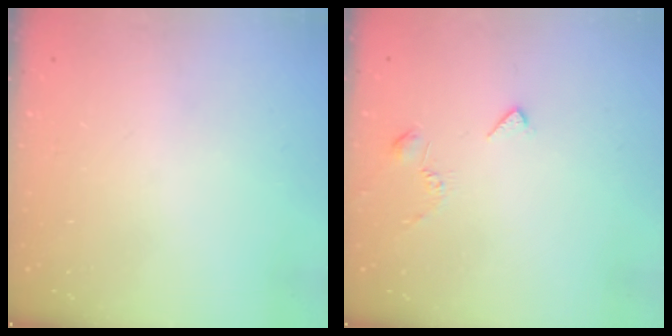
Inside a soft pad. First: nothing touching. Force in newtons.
{"total": 3.0, "press": 2.9, "slide": 0.7}